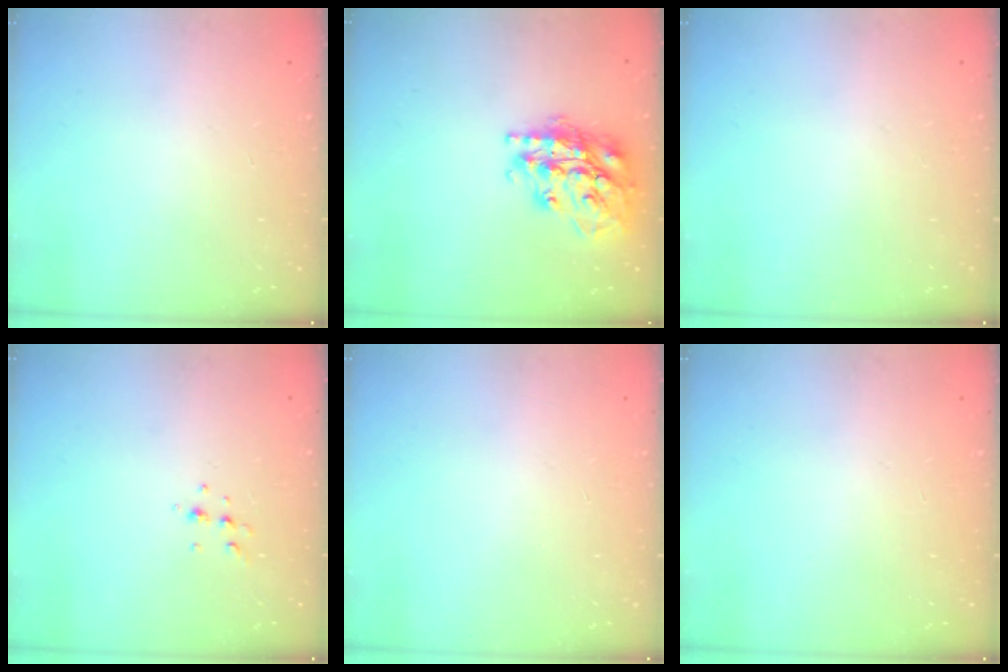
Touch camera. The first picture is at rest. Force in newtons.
{"total": 20.3, "press": 20.3, "slide": 1.6}
{"total": 0.0}
{"total": 4.3, "press": 4.2, "slide": 0.9}
{"total": 0.0}
{"total": 0.0}